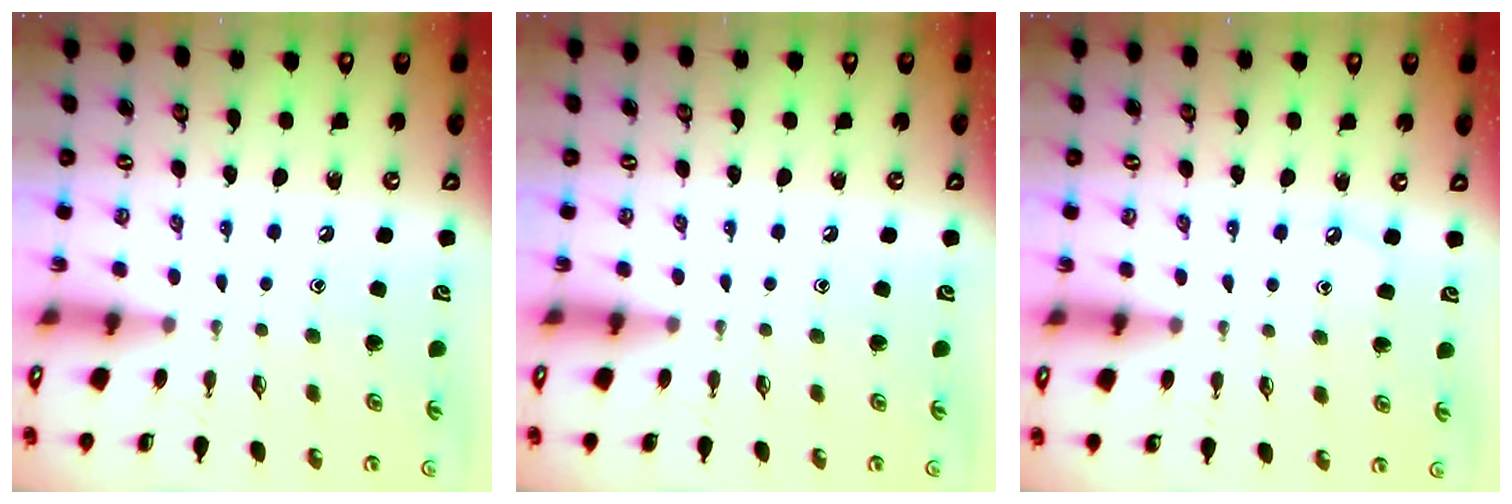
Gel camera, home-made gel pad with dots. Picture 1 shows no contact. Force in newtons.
{"total": 0.0}
{"total": 2.7, "press": 2.7, "slide": 0.4}